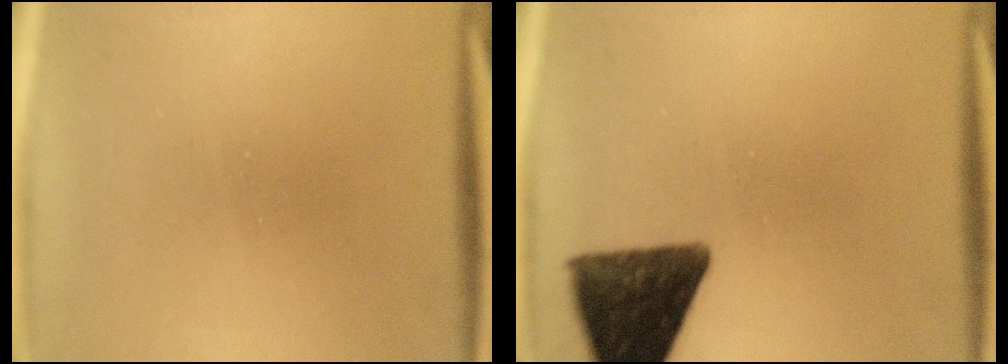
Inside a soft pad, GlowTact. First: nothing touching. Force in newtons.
{"total": 12.4}